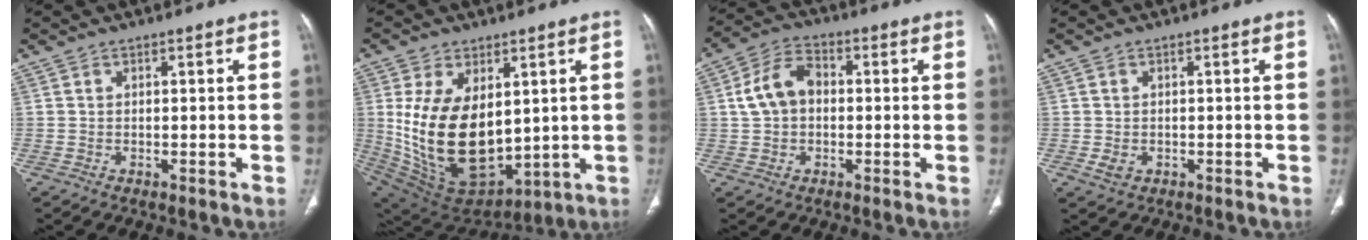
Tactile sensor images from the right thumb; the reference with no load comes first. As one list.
[{"total": 21.6, "force": [2.1, 12.8, 17.2], "torque": [-0.306, -0.031, 0.077]}, {"total": 8.3, "force": [0.6, 6.0, 5.8], "torque": [-0.101, 0.024, 0.003]}, {"total": 2.0, "force": [-0.5, 1.6, 1.1], "torque": [-0.020, -0.001, -0.002]}]